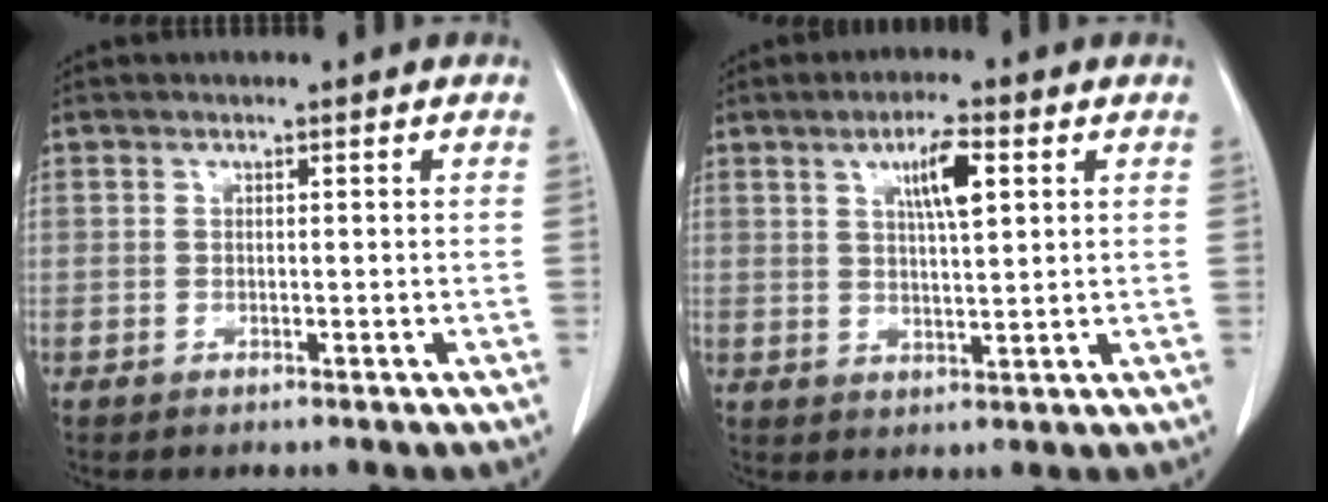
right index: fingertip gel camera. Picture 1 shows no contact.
{"total": 5.9, "force": [2.3, 0.9, 5.4], "torque": [-0.094, 0.003, 0.040]}